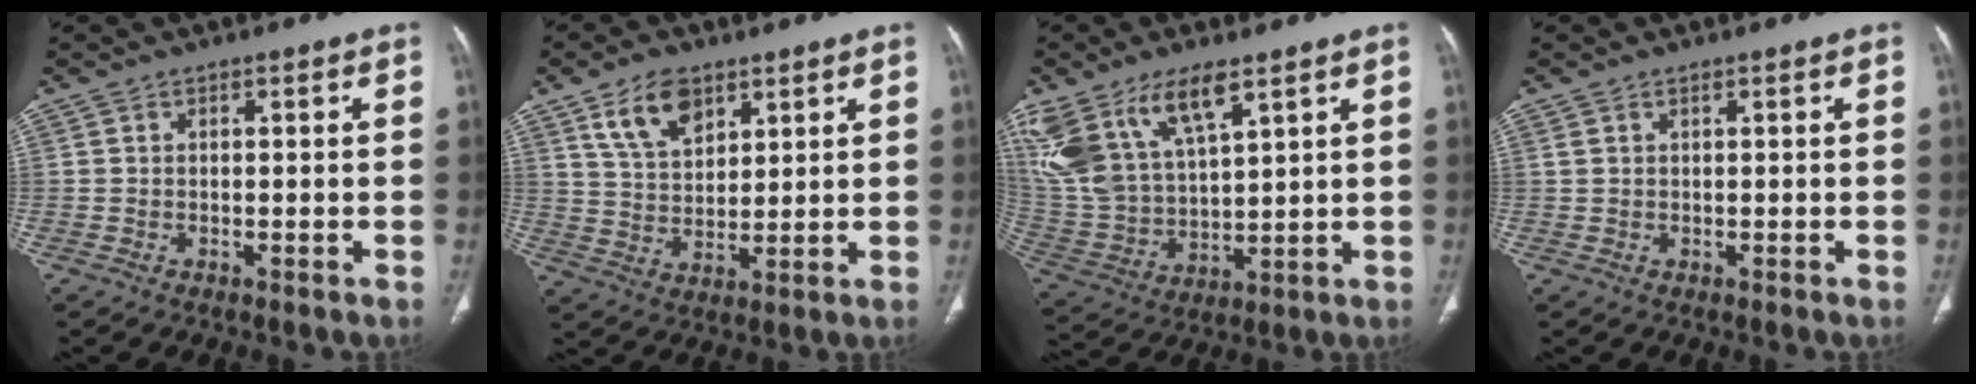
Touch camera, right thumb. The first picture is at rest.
{"total": 9.4, "force": [5.5, 5.3, 5.4], "torque": [-0.078, -0.027, 0.107]}
{"total": 17.5, "force": [10.1, 7.7, 12.1], "torque": [-0.243, -0.032, 0.213]}
{"total": 1.0, "force": [0.7, 0.4, 0.6], "torque": [-0.013, 0.004, 0.019]}